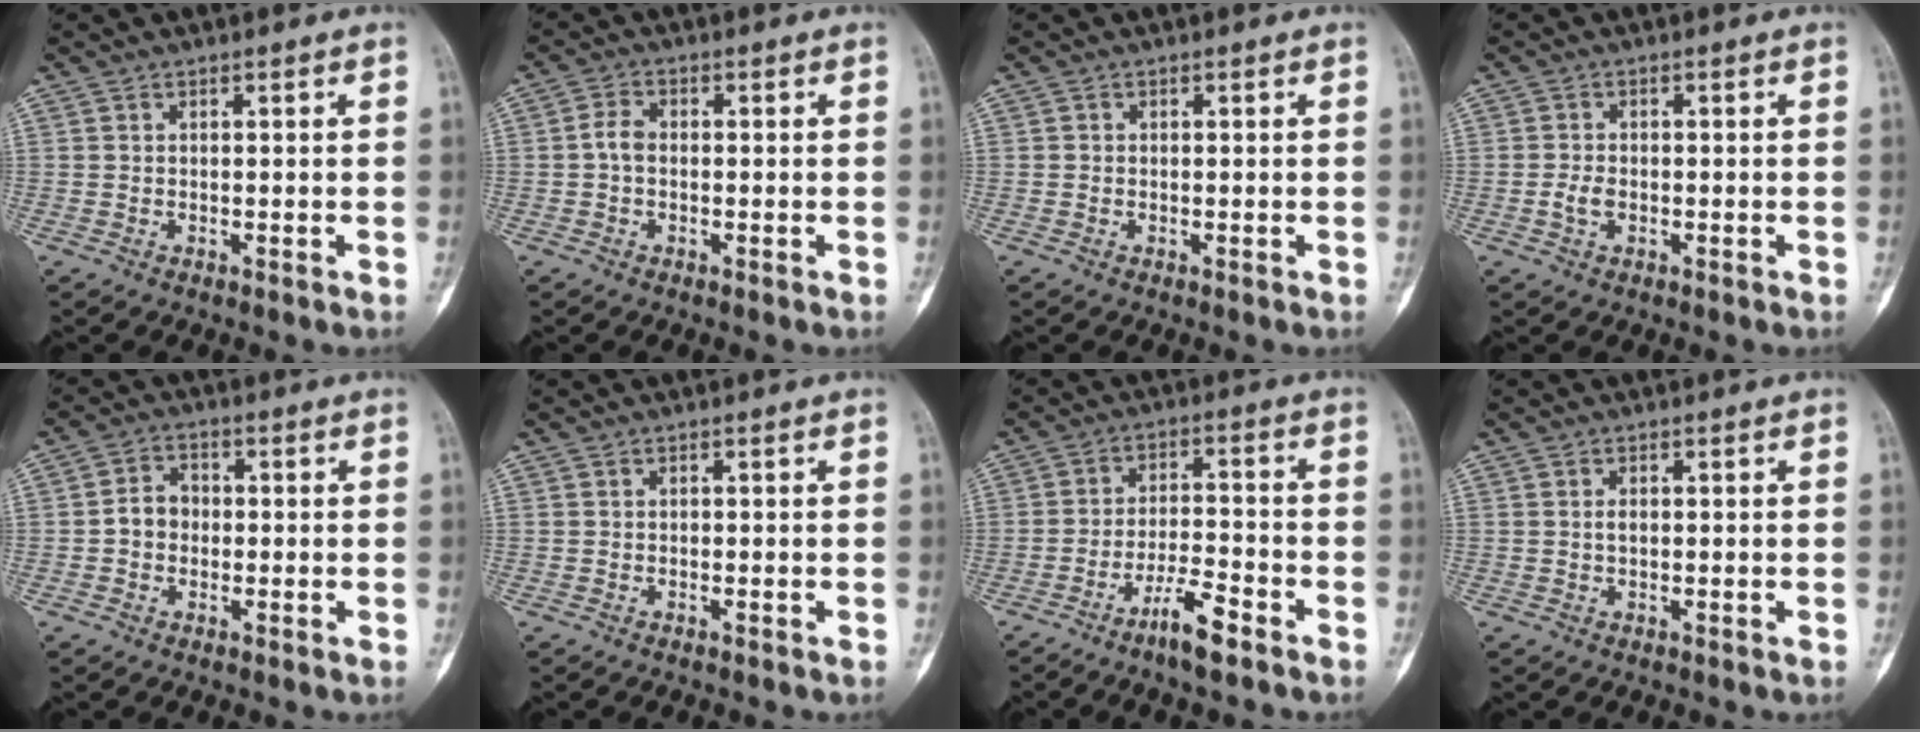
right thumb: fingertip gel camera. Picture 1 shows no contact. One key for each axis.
{"total": 2.8, "fx": -0.4, "fy": 1.9, "fz": 2.1, "tx": -0.038, "ty": 0.008, "tz": -0.013}
{"total": 0.0}
{"total": 2.3, "fx": -0.6, "fy": 1.4, "fz": 1.7, "tx": -0.035, "ty": 0.005, "tz": -0.013}
{"total": 4.4, "fx": -0.5, "fy": 3.6, "fz": 2.4, "tx": -0.027, "ty": 0.018, "tz": -0.017}
{"total": 0.0}
{"total": 6.9, "fx": -4.7, "fy": 1.3, "fz": 4.9, "tx": -0.091, "ty": 0.032, "tz": -0.085}
{"total": 1.0, "fx": 0.0, "fy": 0.5, "fz": 0.8, "tx": -0.013, "ty": 0.002, "tz": -0.001}